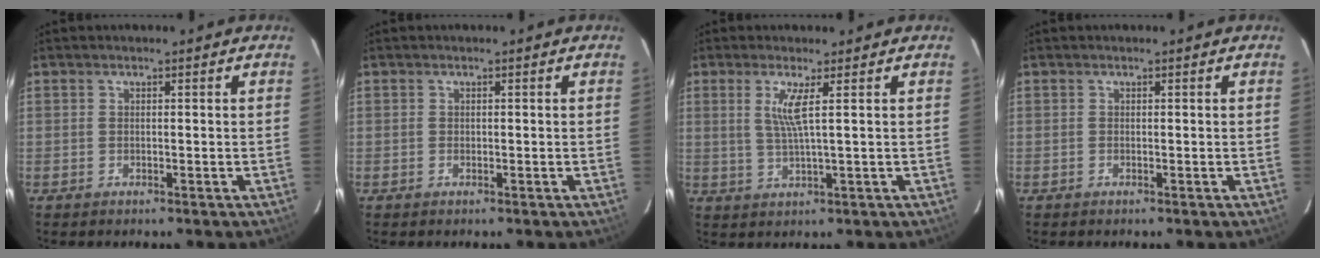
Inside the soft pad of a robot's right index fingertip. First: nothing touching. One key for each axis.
{"total": 0.0}
{"total": 4.1, "fx": 1.4, "fy": -0.6, "fz": 3.8, "tx": -0.073, "ty": -0.007, "tz": 0.027}
{"total": 0.0}